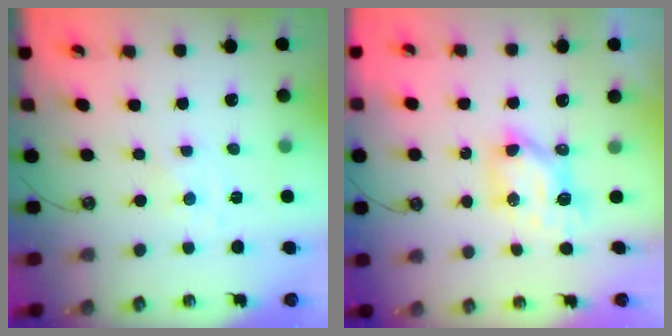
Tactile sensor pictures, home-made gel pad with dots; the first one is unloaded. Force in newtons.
{"total": 6.4, "press": 6.4, "slide": 0.5}